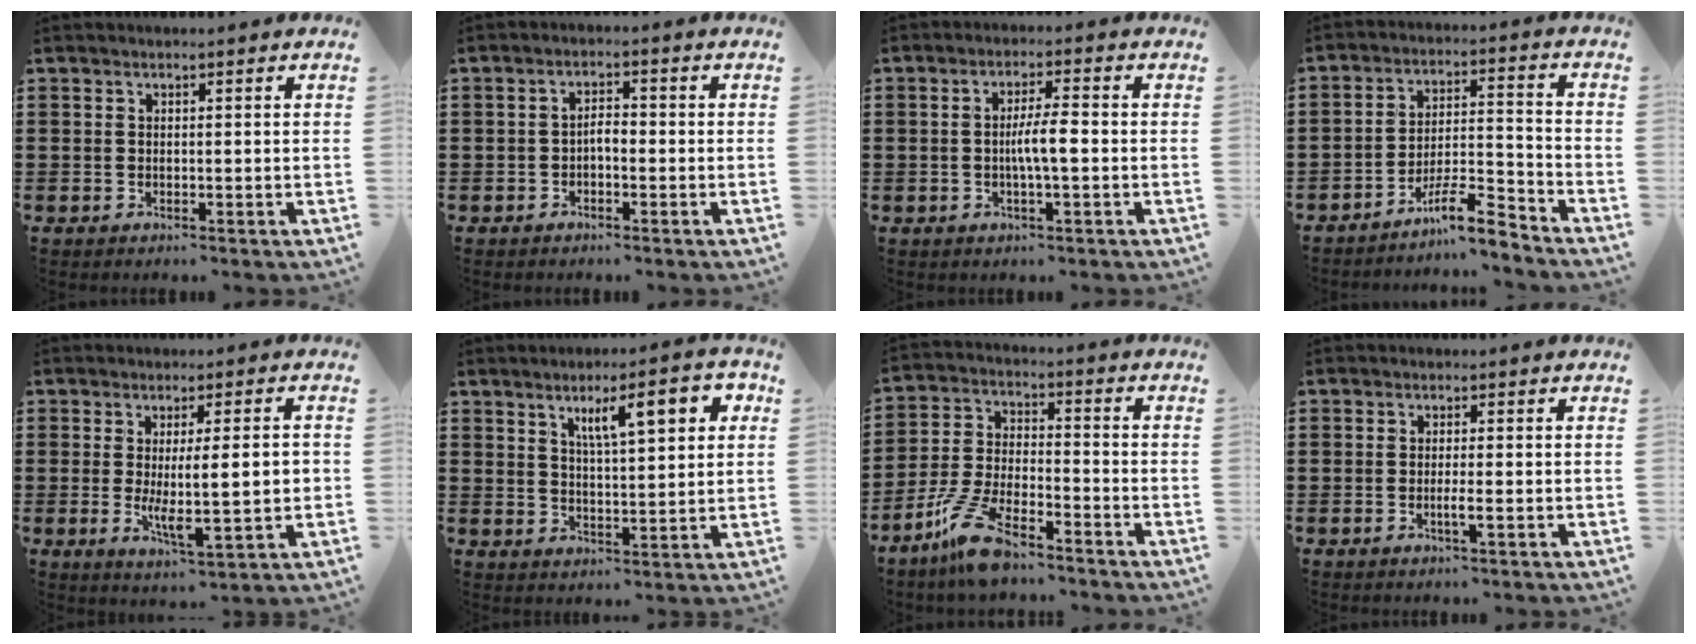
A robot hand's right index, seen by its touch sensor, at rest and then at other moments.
{"total": 2.2, "force": [-0.9, 0.9, 1.8], "torque": [-0.036, 0.004, -0.019]}
{"total": 4.5, "force": [-0.6, 0.6, 4.4], "torque": [-0.077, 0.001, -0.013]}
{"total": 8.3, "force": [-7.0, 1.2, 4.3], "torque": [-0.071, 0.012, -0.130]}
{"total": 8.4, "force": [0.1, 1.5, 8.3], "torque": [-0.135, -0.013, -0.003]}
{"total": 8.5, "force": [3.7, 2.3, 7.3], "torque": [-0.116, -0.002, 0.055]}
{"total": 9.2, "force": [-7.2, 2.0, 5.4], "torque": [-0.128, 0.003, -0.141]}
{"total": 2.1, "force": [-0.8, 0.0, 2.0], "torque": [-0.033, -0.004, -0.015]}